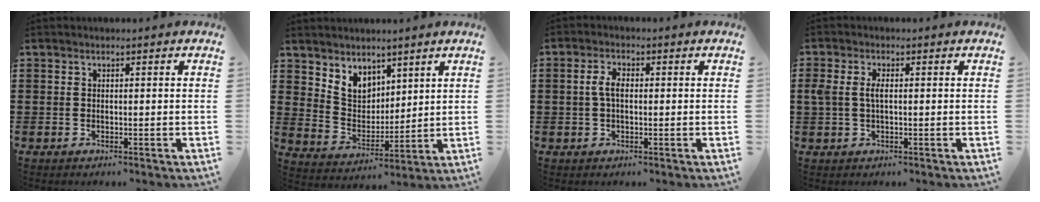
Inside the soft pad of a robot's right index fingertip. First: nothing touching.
{"total": 5.7, "force": [4.1, 3.7, 1.2], "torque": [-0.050, -0.010, 0.077]}
{"total": 3.3, "force": [0.1, 1.6, 2.9], "torque": [-0.065, 0.003, -0.002]}
{"total": 2.7, "force": [0.2, 1.3, 2.4], "torque": [-0.063, 0.000, -0.003]}